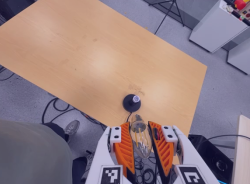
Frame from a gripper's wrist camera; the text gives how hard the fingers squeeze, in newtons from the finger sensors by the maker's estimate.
{"total": 22.9, "left": 25.3, "right": 20.5}